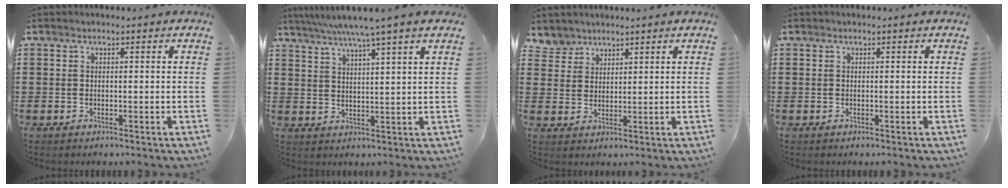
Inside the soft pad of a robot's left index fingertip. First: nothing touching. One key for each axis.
{"total": 5.6, "fx": 4.4, "fy": -1.2, "fz": 3.3, "tx": -0.075, "ty": -0.017, "tz": 0.075}
{"total": 3.4, "fx": 2.8, "fy": 1.9, "fz": -0.1, "tx": -0.014, "ty": 0.001, "tz": 0.055}
{"total": 0.0}